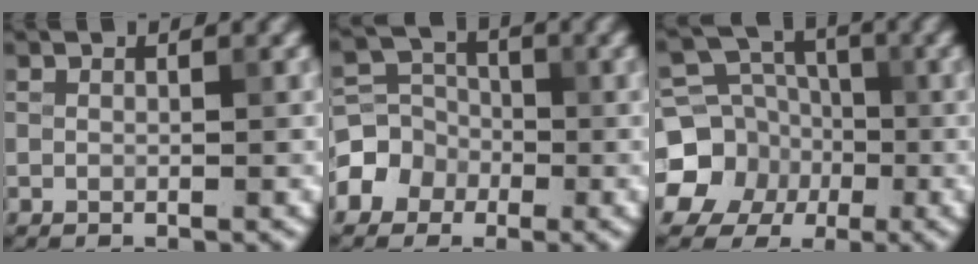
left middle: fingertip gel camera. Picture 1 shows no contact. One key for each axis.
{"total": 3.8, "fx": -1.4, "fy": 3.4, "fz": 0.9, "tx": 0.003, "ty": 0.010, "tz": -0.042}
{"total": 8.6, "fx": -2.1, "fy": 8.0, "fz": 2.6, "tx": -0.054, "ty": -0.001, "tz": -0.064}